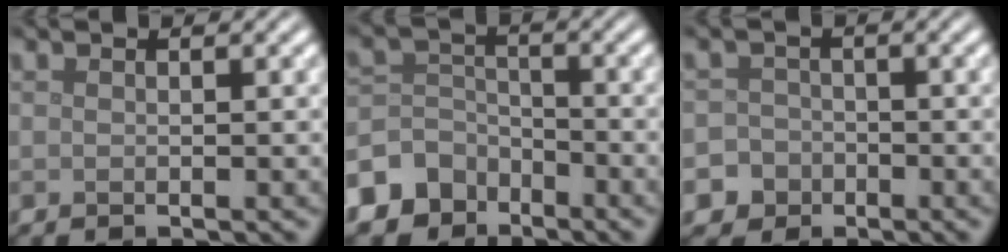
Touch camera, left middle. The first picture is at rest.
{"total": 7.0, "force": [-5.1, 4.8, 0.8], "torque": [-0.008, -0.005, -0.108]}
{"total": 4.6, "force": [-2.6, 3.8, 0.4], "torque": [0.015, -0.008, -0.055]}